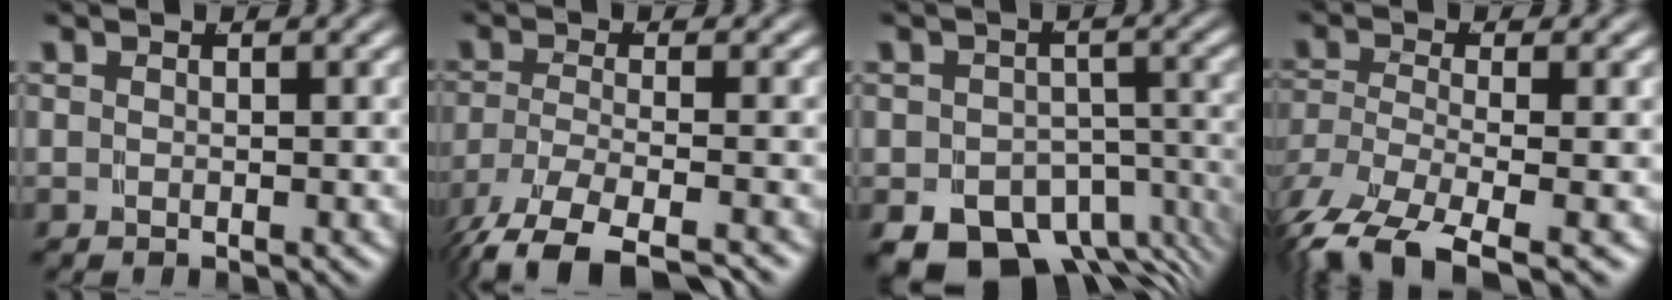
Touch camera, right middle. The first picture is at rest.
{"total": 7.3, "force": [-5.0, 3.0, 4.4], "torque": [-0.095, -0.028, -0.067]}
{"total": 13.9, "force": [-9.2, 9.2, 5.0], "torque": [-0.071, -0.046, -0.139]}
{"total": 8.2, "force": [-5.4, 3.6, 5.1], "torque": [-0.124, -0.051, -0.065]}